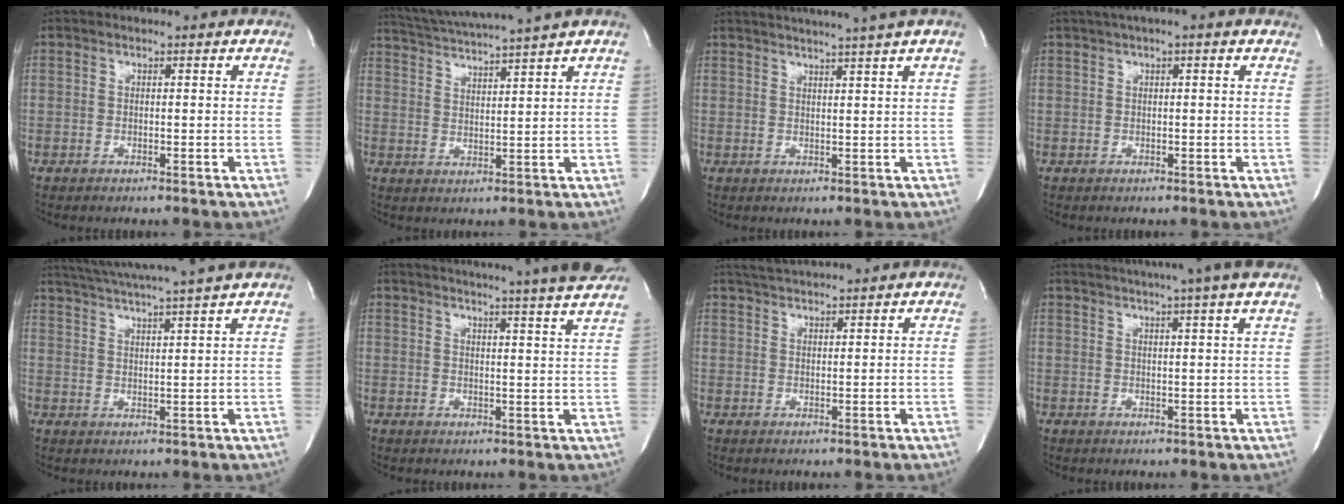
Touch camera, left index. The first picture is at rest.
{"total": 10.0, "force": [9.0, -2.2, 3.9], "torque": [-0.077, 0.001, 0.146]}
{"total": 9.1, "force": [7.7, -1.8, 4.5], "torque": [-0.068, 0.000, 0.093]}
{"total": 4.0, "force": [2.5, 0.2, 3.1], "torque": [-0.054, 0.024, 0.036]}
{"total": 12.8, "force": [11.2, -1.9, 5.8], "torque": [-0.109, -0.005, 0.164]}
{"total": 20.0, "force": [18.1, -1.4, 8.3], "torque": [-0.133, -0.038, 0.219]}
{"total": 4.7, "force": [4.4, -0.2, 1.5], "torque": [-0.031, 0.023, 0.084]}
{"total": 12.1, "force": [10.1, -1.4, 6.6], "torque": [-0.108, 0.003, 0.121]}